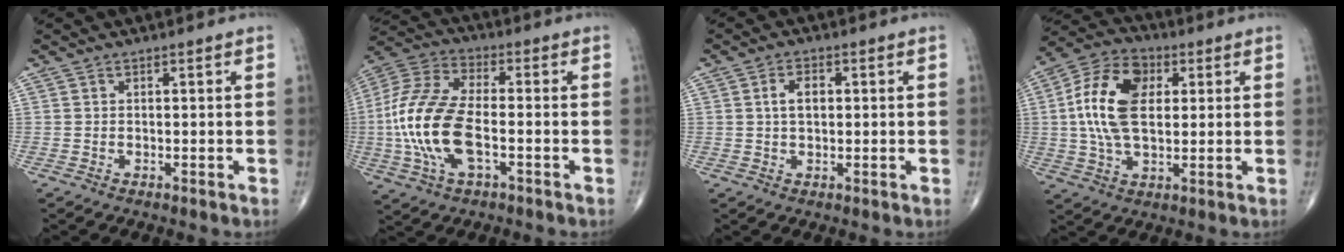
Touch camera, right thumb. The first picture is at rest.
{"total": 17.2, "force": [-3.1, 8.1, 14.9], "torque": [-0.331, 0.020, -0.060]}
{"total": 3.8, "force": [0.6, 2.3, 3.0], "torque": [-0.049, 0.005, 0.008]}
{"total": 15.0, "force": [2.3, 9.0, 11.8], "torque": [-0.220, 0.012, 0.037]}